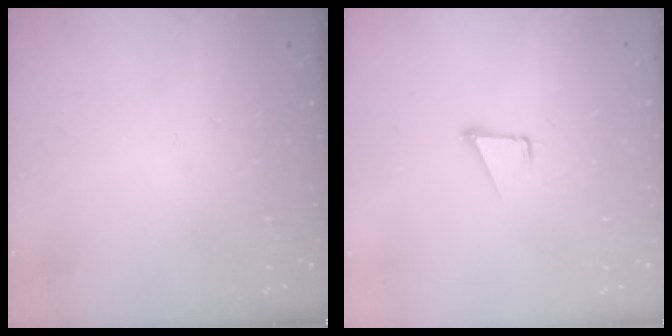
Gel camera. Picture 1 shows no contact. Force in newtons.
{"total": 1.6, "press": 1.5, "slide": 0.1}